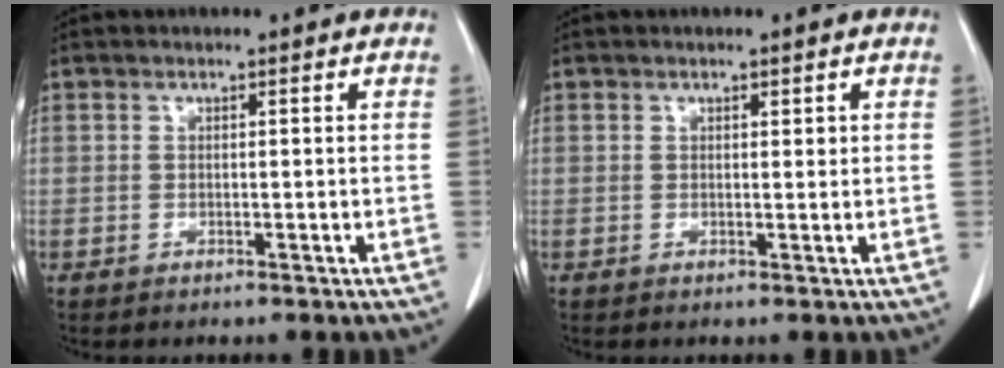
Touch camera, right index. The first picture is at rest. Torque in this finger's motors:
{"motor_torque": [-0.19, 0.22, 0.01, 0.00]}